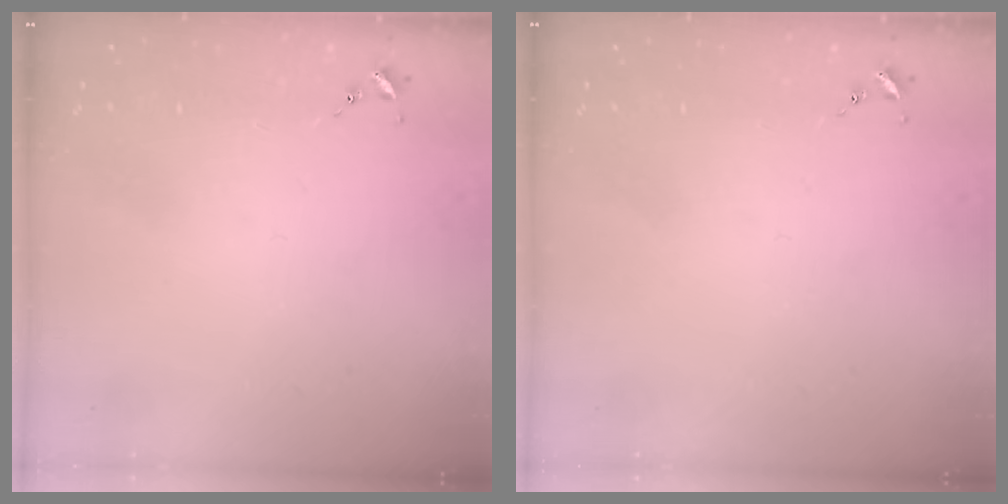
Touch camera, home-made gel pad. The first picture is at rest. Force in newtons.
{"total": 0.0}